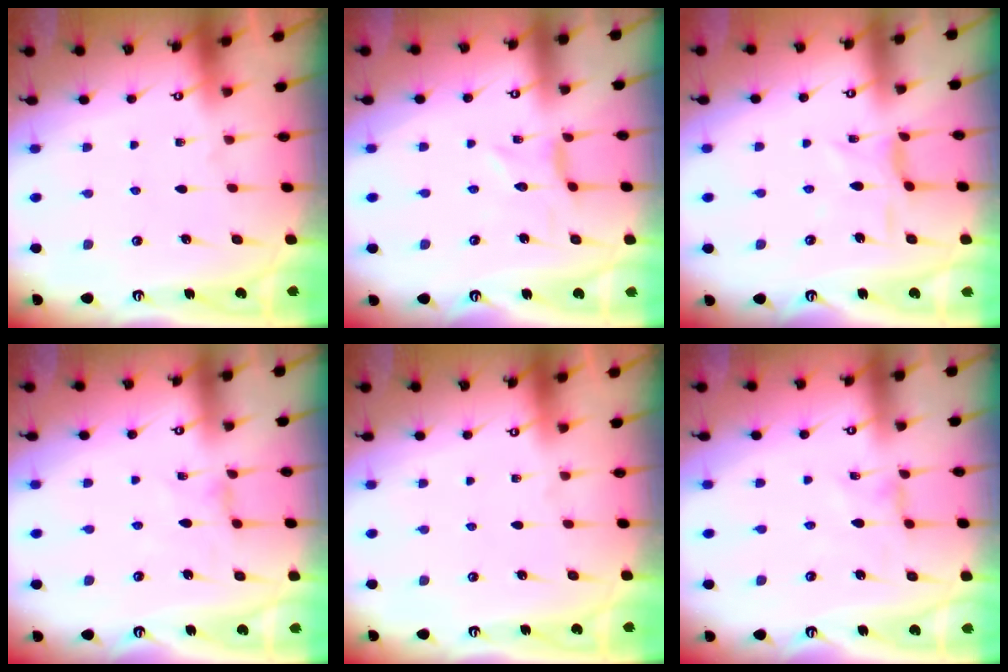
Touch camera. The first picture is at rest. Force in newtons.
{"total": 0.0}
{"total": 4.4, "press": 4.4, "slide": 0.4}
{"total": 1.0, "press": 0.9, "slide": 0.2}
{"total": 0.0}
{"total": 0.0}